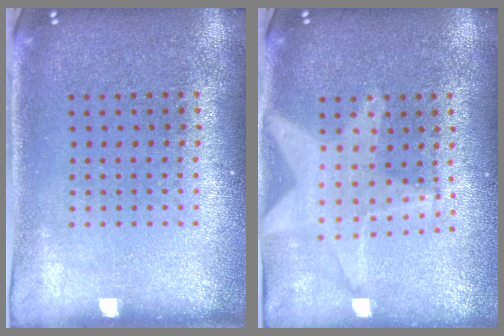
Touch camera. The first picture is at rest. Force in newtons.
{"total": 1.9, "press": 1.6, "slide": 1.0}